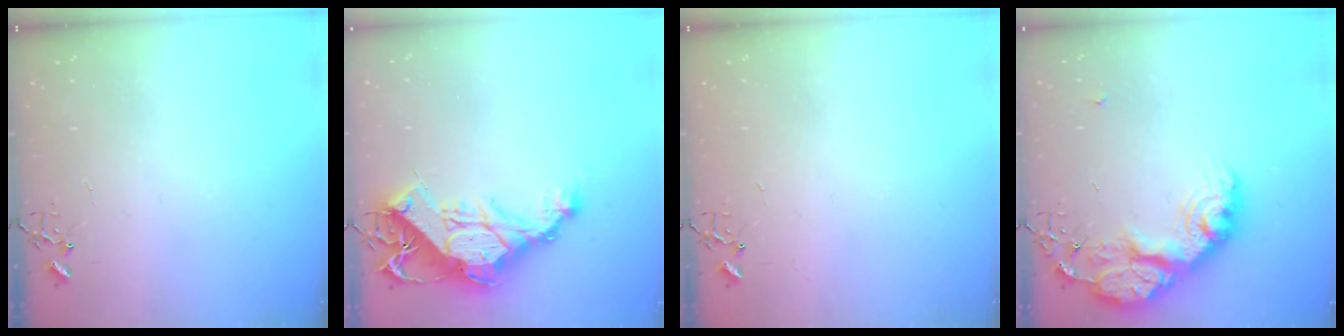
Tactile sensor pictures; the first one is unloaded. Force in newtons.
{"total": 17.8, "press": 17.8, "slide": 1.8}
{"total": 1.5, "press": 1.5, "slide": 0.3}
{"total": 27.8, "press": 27.7, "slide": 2.1}